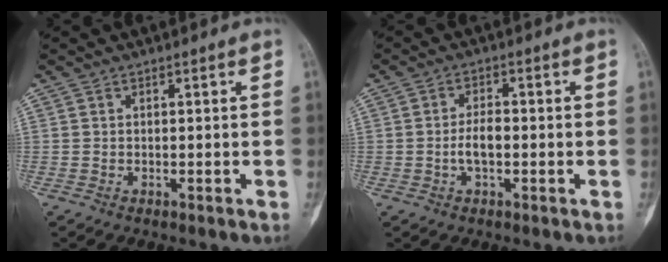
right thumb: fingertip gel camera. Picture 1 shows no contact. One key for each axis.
{"total": 3.7, "fx": -0.8, "fy": 1.6, "fz": 3.3, "tx": -0.063, "ty": 0.011, "tz": -0.016}